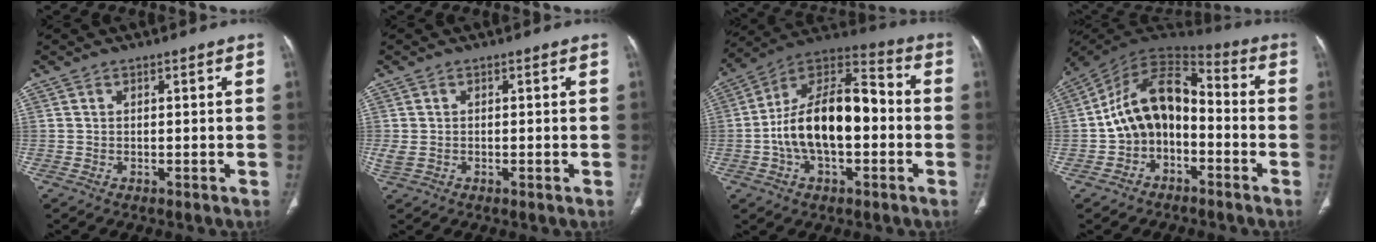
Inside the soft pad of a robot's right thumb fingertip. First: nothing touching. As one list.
[{"total": 2.4, "force": [-0.4, 1.5, 1.8], "torque": [-0.051, 0.007, -0.002]}, {"total": 19.5, "force": [-2.1, 10.3, 16.4], "torque": [-0.277, 0.045, -0.040]}, {"total": 13.8, "force": [-2.8, 9.5, 9.6], "torque": [-0.146, 0.065, -0.059]}]